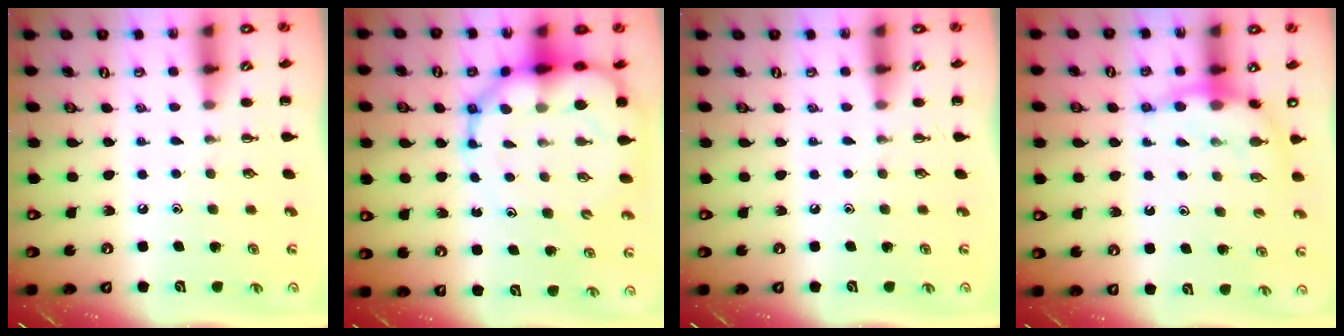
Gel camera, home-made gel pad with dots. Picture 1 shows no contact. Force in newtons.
{"total": 14.3, "press": 13.7, "slide": 3.8}
{"total": 0.0}
{"total": 7.5, "press": 7.5, "slide": 0.8}